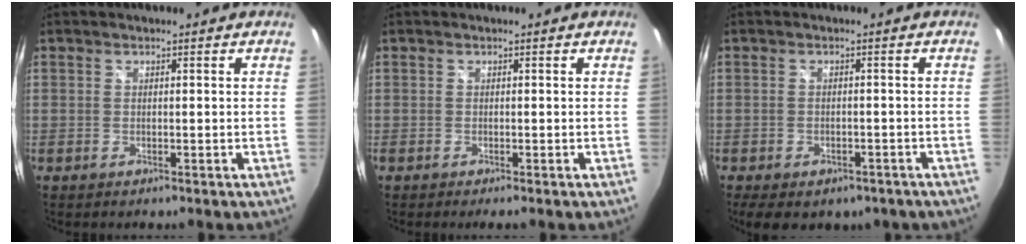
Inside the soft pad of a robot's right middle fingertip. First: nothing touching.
{"total": 0.6, "force": [-0.5, -0.1, 0.4], "torque": [-0.005, -0.001, -0.010]}
{"total": 9.7, "force": [-6.4, 5.1, 5.2], "torque": [-0.112, -0.021, -0.077]}